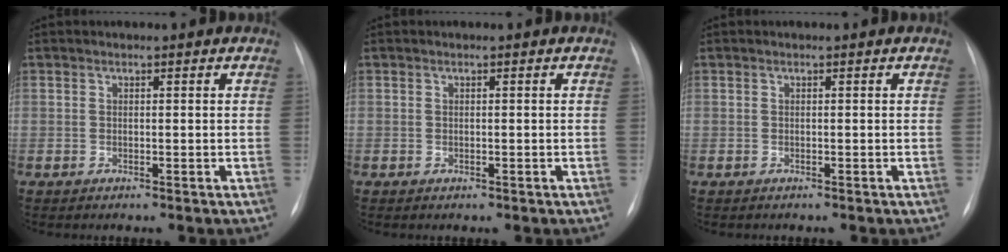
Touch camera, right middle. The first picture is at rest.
{"total": 0.0}
{"total": 0.0}